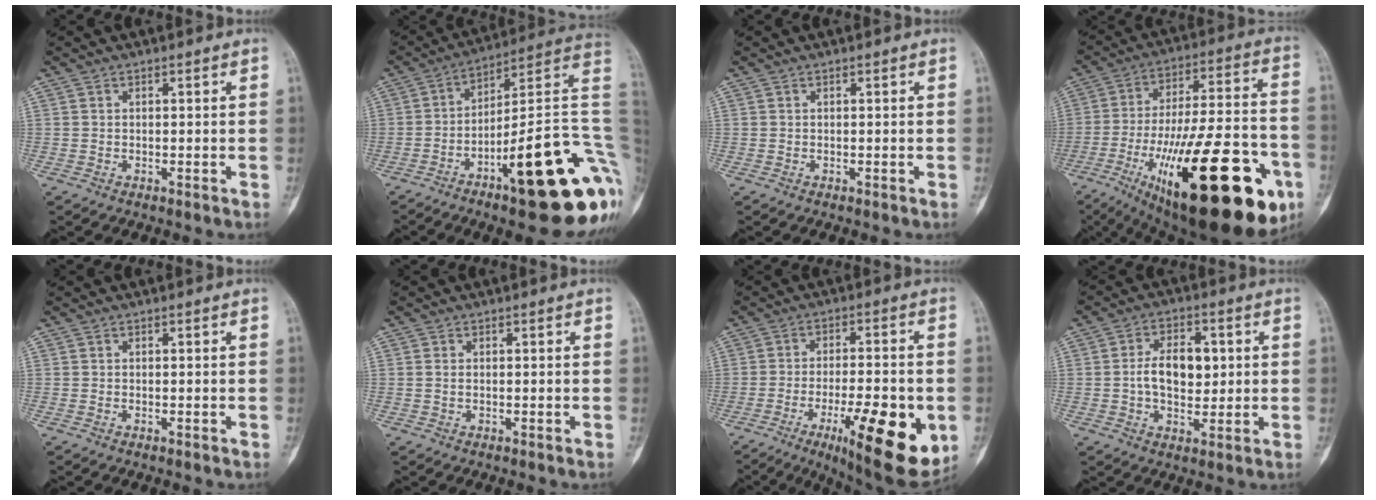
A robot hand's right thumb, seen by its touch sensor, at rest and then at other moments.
{"total": 27.3, "force": [-8.6, 6.6, 25.1], "torque": [-0.265, 0.060, -0.119]}
{"total": 0.0}
{"total": 38.2, "force": [-15.0, 13.2, 32.5], "torque": [-0.460, 0.039, -0.222]}
{"total": 0.0}
{"total": 0.7, "force": [0.0, 0.4, 0.6], "torque": [-0.014, 0.000, 0.001]}
{"total": 19.6, "force": [-6.4, 5.8, 17.6], "torque": [-0.224, -0.002, -0.081]}
{"total": 9.1, "force": [0.7, 5.5, 7.2], "torque": [-0.100, 0.005, 0.011]}